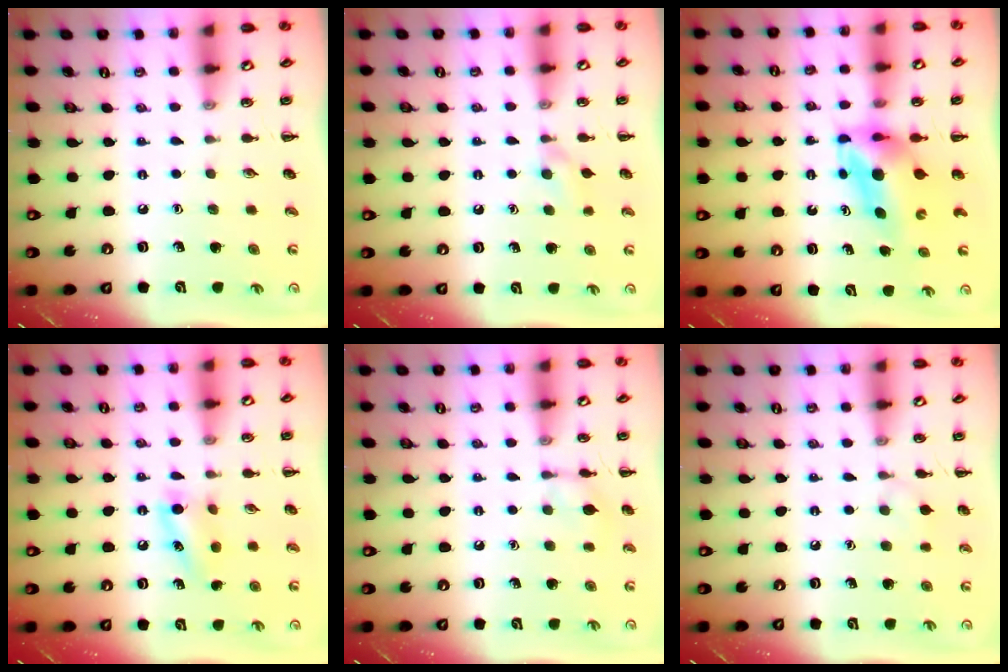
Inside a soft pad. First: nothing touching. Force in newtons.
{"total": 5.1, "press": 4.8, "slide": 1.6}
{"total": 5.2, "press": 5.1, "slide": 1.0}
{"total": 5.2, "press": 5.1, "slide": 1.3}
{"total": 6.9, "press": 6.7, "slide": 1.7}
{"total": 6.1, "press": 5.8, "slide": 1.9}